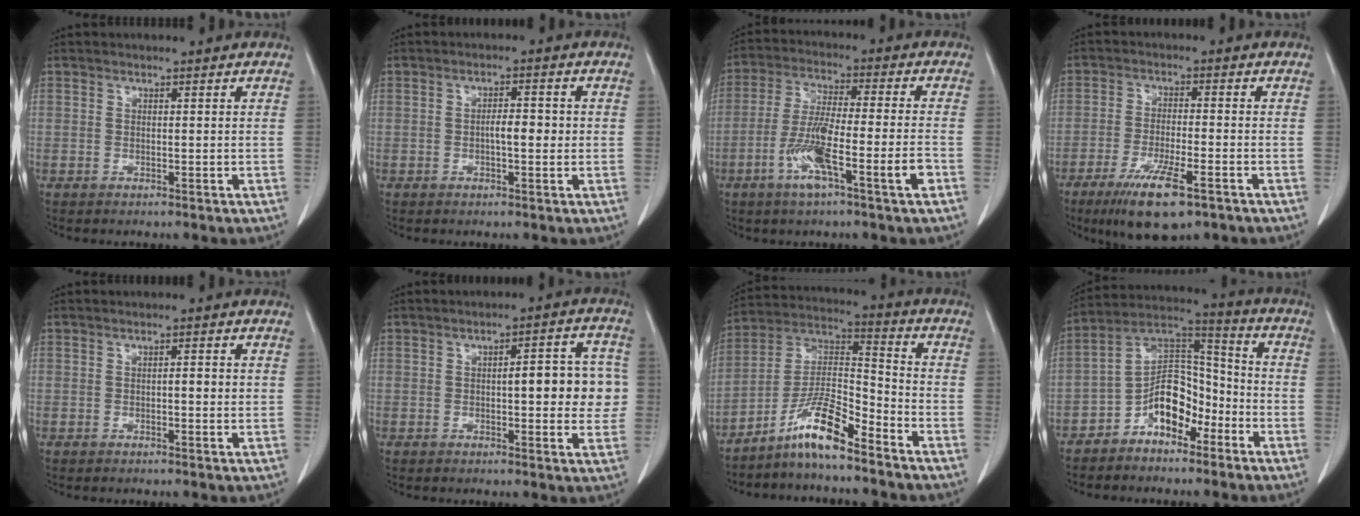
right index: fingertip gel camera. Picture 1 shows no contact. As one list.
[{"total": 3.3, "force": [-0.2, 0.9, 3.2], "torque": [-0.053, 0.006, -0.004]}, {"total": 11.1, "force": [-4.8, 0.4, 10.0], "torque": [-0.189, -0.002, -0.088]}, {"total": 9.8, "force": [-5.8, 1.7, 7.7], "torque": [-0.140, -0.022, -0.095]}, {"total": 1.6, "force": [0.0, 0.4, 1.5], "torque": [-0.023, 0.002, -0.001]}, {"total": 8.7, "force": [0.1, 2.7, 8.3], "torque": [-0.098, 0.024, 0.000]}, {"total": 10.0, "force": [-7.5, 1.2, 6.6], "torque": [-0.133, 0.014, -0.142]}, {"total": 10.0, "force": [-5.2, 5.5, 6.5], "torque": [-0.118, 0.035, -0.094]}]